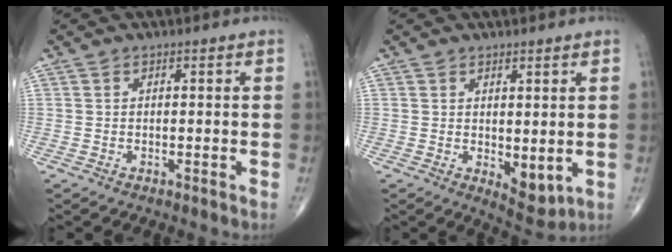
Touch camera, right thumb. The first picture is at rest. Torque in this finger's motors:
{"motor_torque": [1.37, 1.53, 0.58, -0.48, 0.25]}